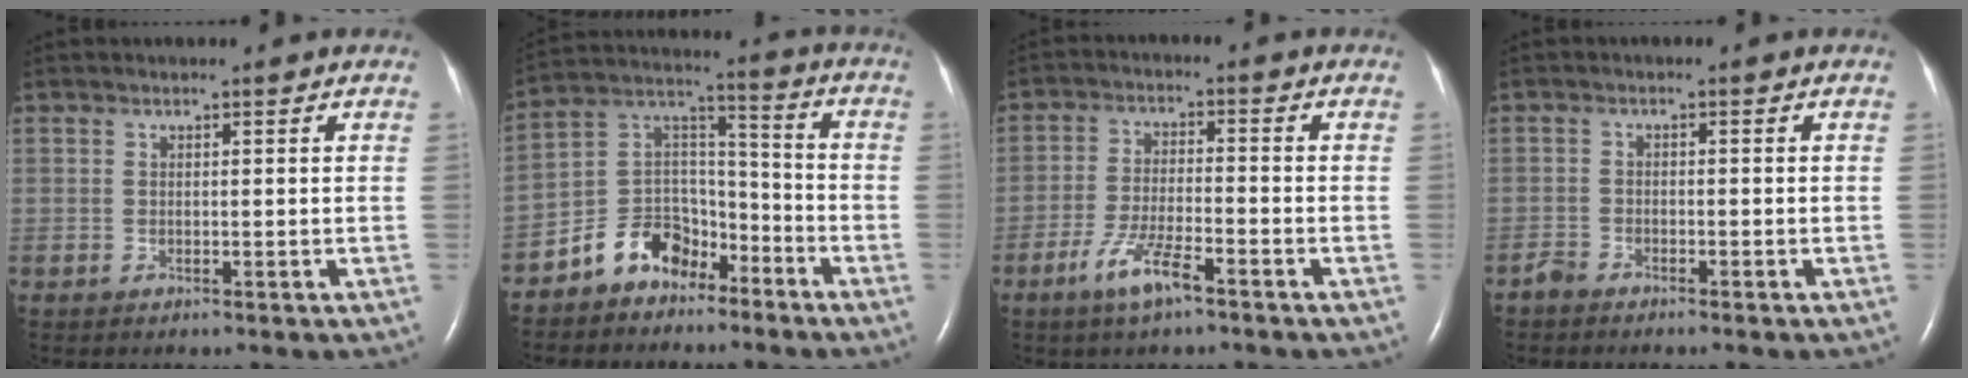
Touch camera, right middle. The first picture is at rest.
{"total": 9.8, "force": [-6.9, 6.1, 3.2], "torque": [-0.066, 0.045, -0.129]}
{"total": 6.5, "force": [-4.2, 1.0, 4.9], "torque": [-0.107, -0.007, -0.078]}
{"total": 1.9, "force": [-1.8, 0.3, 0.6], "torque": [-0.015, -0.002, -0.032]}